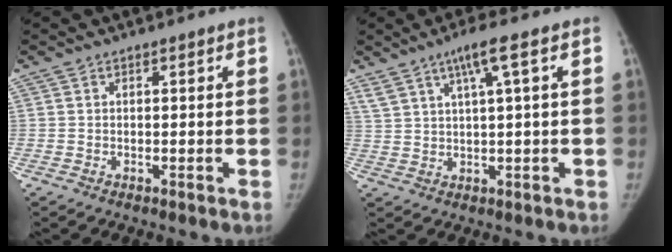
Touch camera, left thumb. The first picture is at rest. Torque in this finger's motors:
{"motor_torque": [0.70, 0.52, 1.59, -1.18, 0.47]}